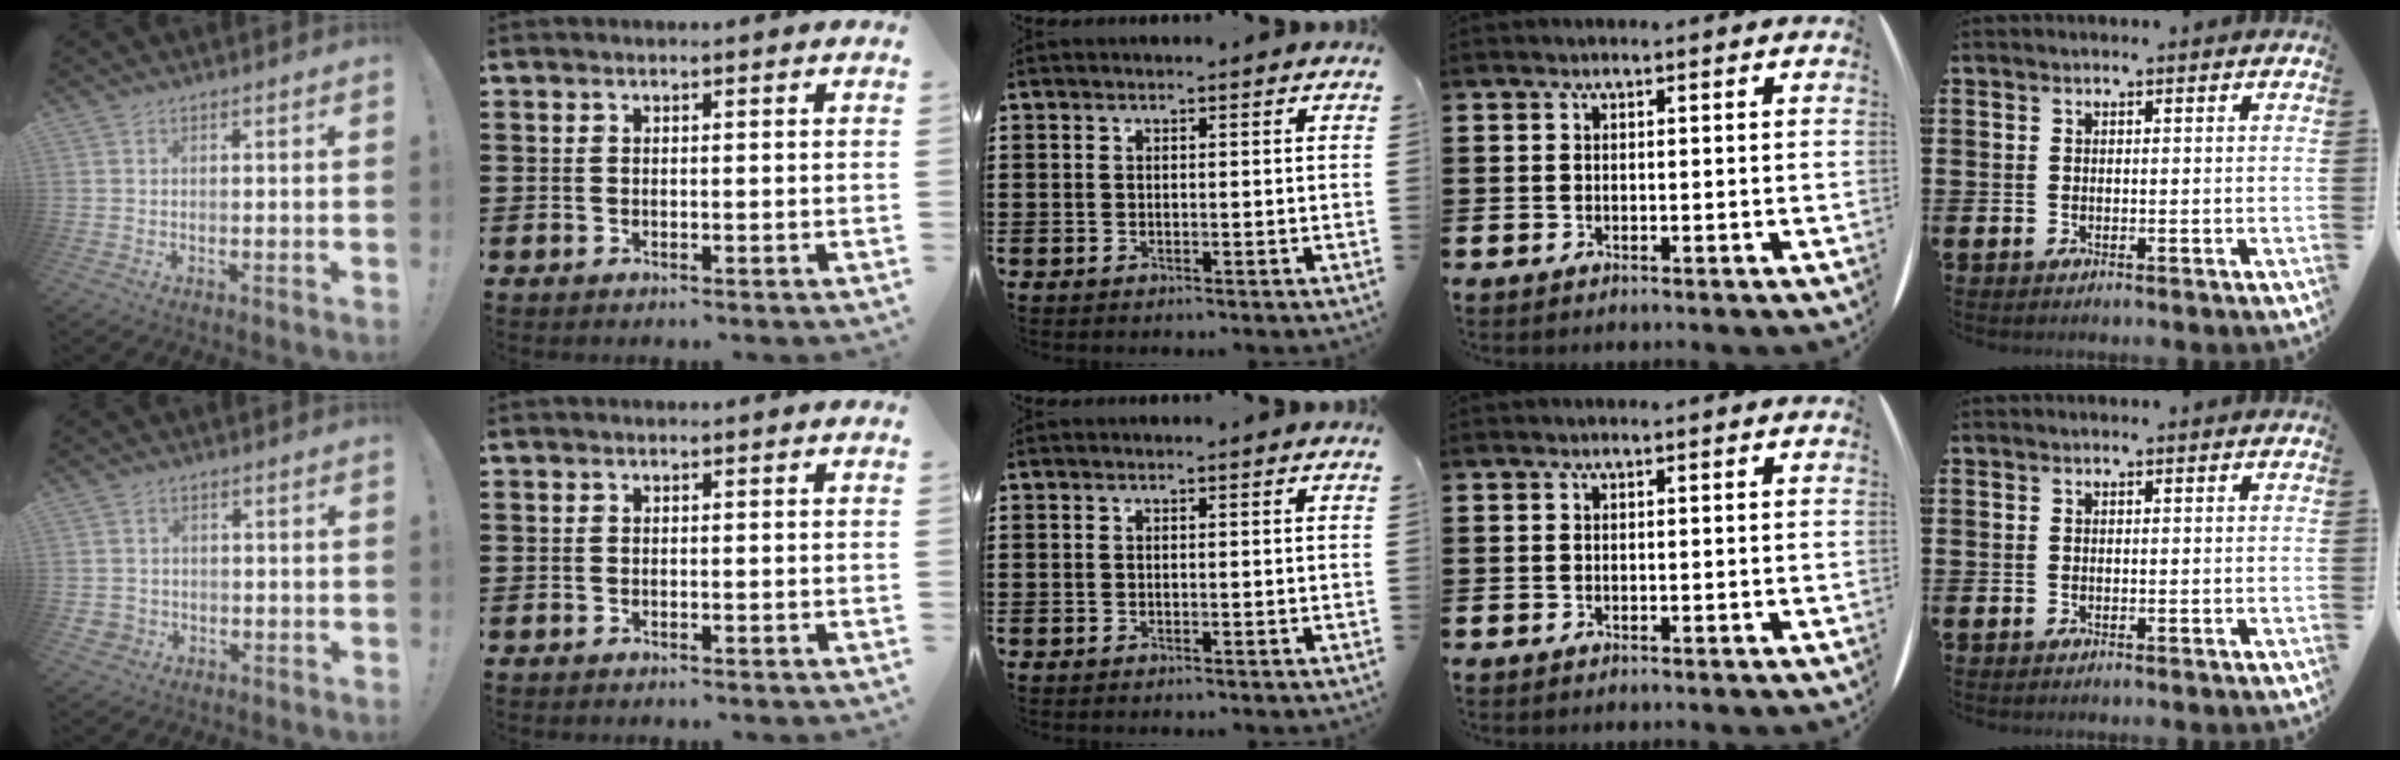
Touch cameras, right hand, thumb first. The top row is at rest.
{"thumb": {"total": 2.9, "force": [-0.2, 2.8, 0.7], "torque": [-0.015, 0.001, -0.004]}}